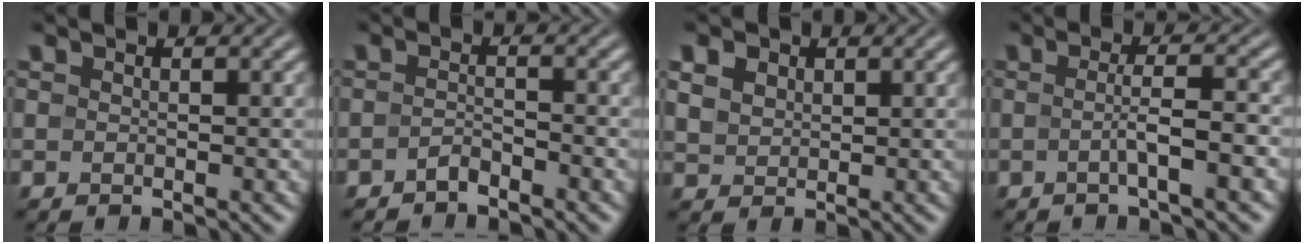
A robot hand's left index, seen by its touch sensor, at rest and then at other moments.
{"total": 1.4, "force": [-1.2, 0.3, 0.7], "torque": [-0.014, 0.006, -0.025]}
{"total": 3.6, "force": [2.0, 2.4, 1.7], "torque": [-0.048, 0.012, 0.032]}
{"total": 3.5, "force": [-0.6, 0.5, 3.4], "torque": [-0.055, 0.002, -0.014]}